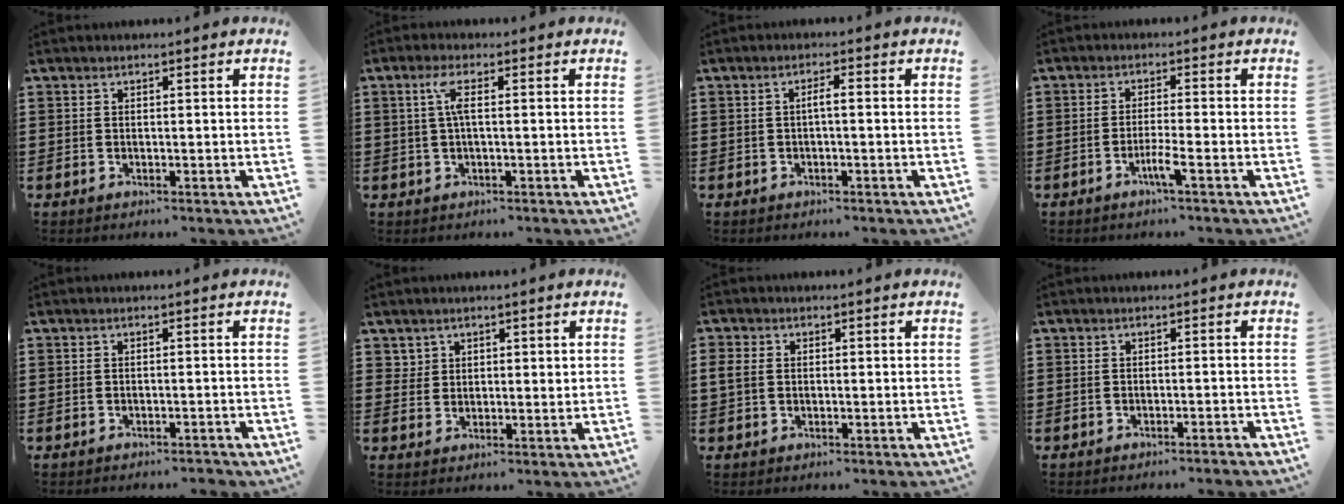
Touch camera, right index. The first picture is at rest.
{"total": 3.1, "force": [0.3, 0.6, 3.0], "torque": [-0.062, 0.004, 0.002]}
{"total": 1.7, "force": [-0.3, 0.2, 1.6], "torque": [-0.031, 0.001, -0.007]}
{"total": 3.2, "force": [-1.9, -0.1, 2.6], "torque": [-0.052, -0.006, -0.038]}
{"total": 1.0, "force": [-0.9, 0.1, 0.2], "torque": [-0.009, -0.001, -0.020]}
{"total": 2.5, "force": [1.7, 1.8, 0.4], "torque": [-0.008, 0.003, 0.033]}
{"total": 2.0, "force": [0.1, 1.7, 1.2], "torque": [-0.034, 0.004, -0.002]}
{"total": 1.1, "force": [-1.0, -0.3, 0.3], "torque": [-0.007, 0.000, -0.020]}